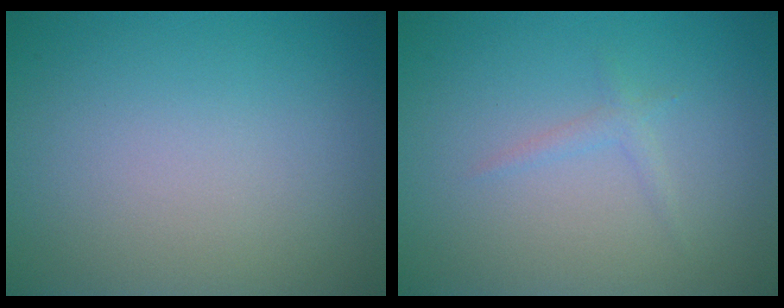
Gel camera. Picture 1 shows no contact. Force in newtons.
{"total": 0.9, "press": 0.9, "slide": 0.1}